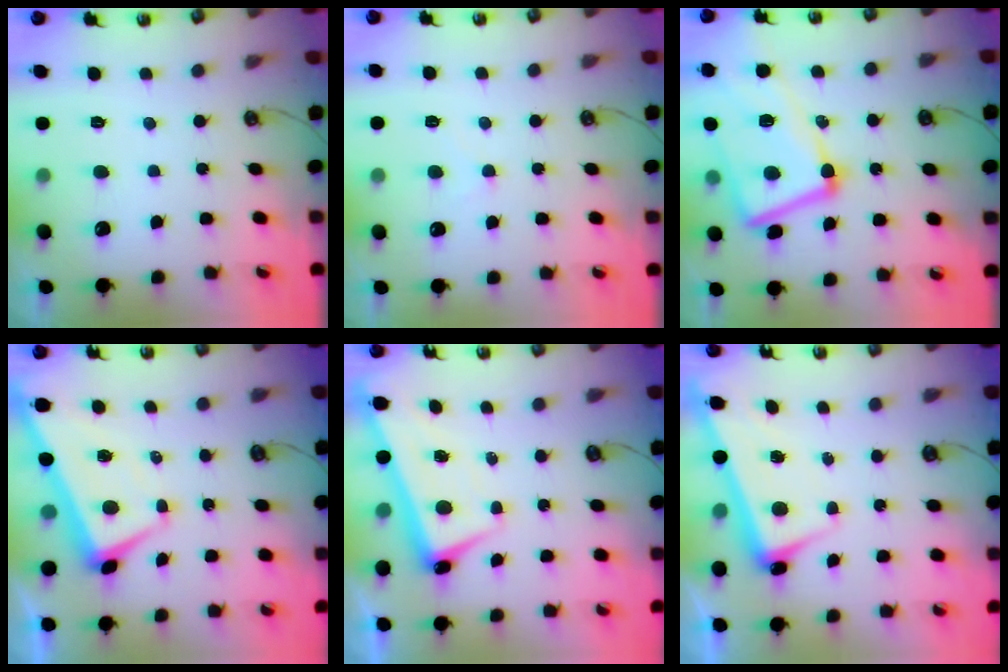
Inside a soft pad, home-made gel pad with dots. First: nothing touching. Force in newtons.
{"total": 1.5, "press": 1.4, "slide": 0.3}
{"total": 13.1, "press": 13.0, "slide": 0.8}
{"total": 2.4, "press": 2.3, "slide": 0.7}
{"total": 2.4, "press": 2.3, "slide": 0.7}
{"total": 2.6, "press": 2.4, "slide": 1.0}